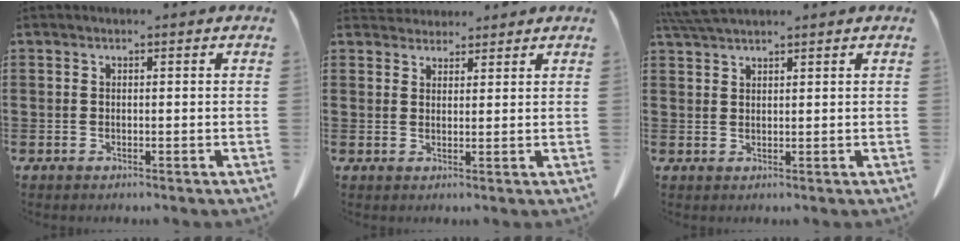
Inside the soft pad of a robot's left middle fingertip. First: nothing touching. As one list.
[{"total": 2.8, "force": [2.7, 0.8, 0.1], "torque": [-0.010, -0.003, 0.052]}, {"total": 3.6, "force": [3.1, 0.3, 1.7], "torque": [-0.042, -0.001, 0.060]}]